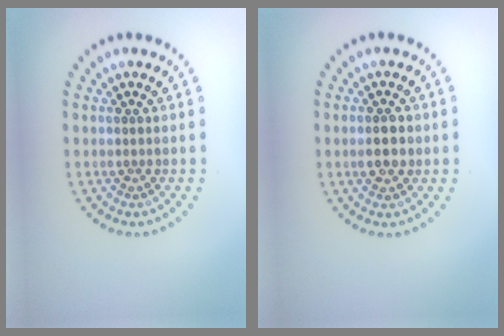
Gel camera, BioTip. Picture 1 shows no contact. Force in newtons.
{"total": 2.6, "press": 2.6, "slide": 0.1}